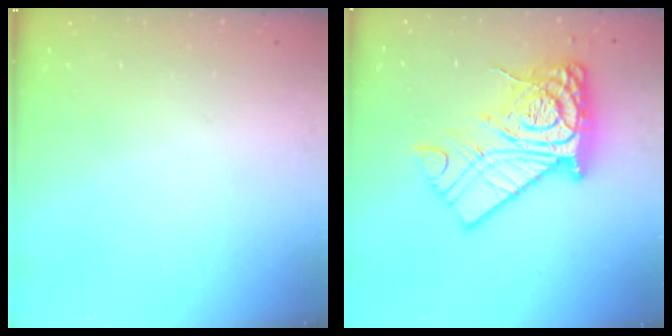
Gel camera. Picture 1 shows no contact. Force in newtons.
{"total": 18.8, "press": 18.7, "slide": 1.5}